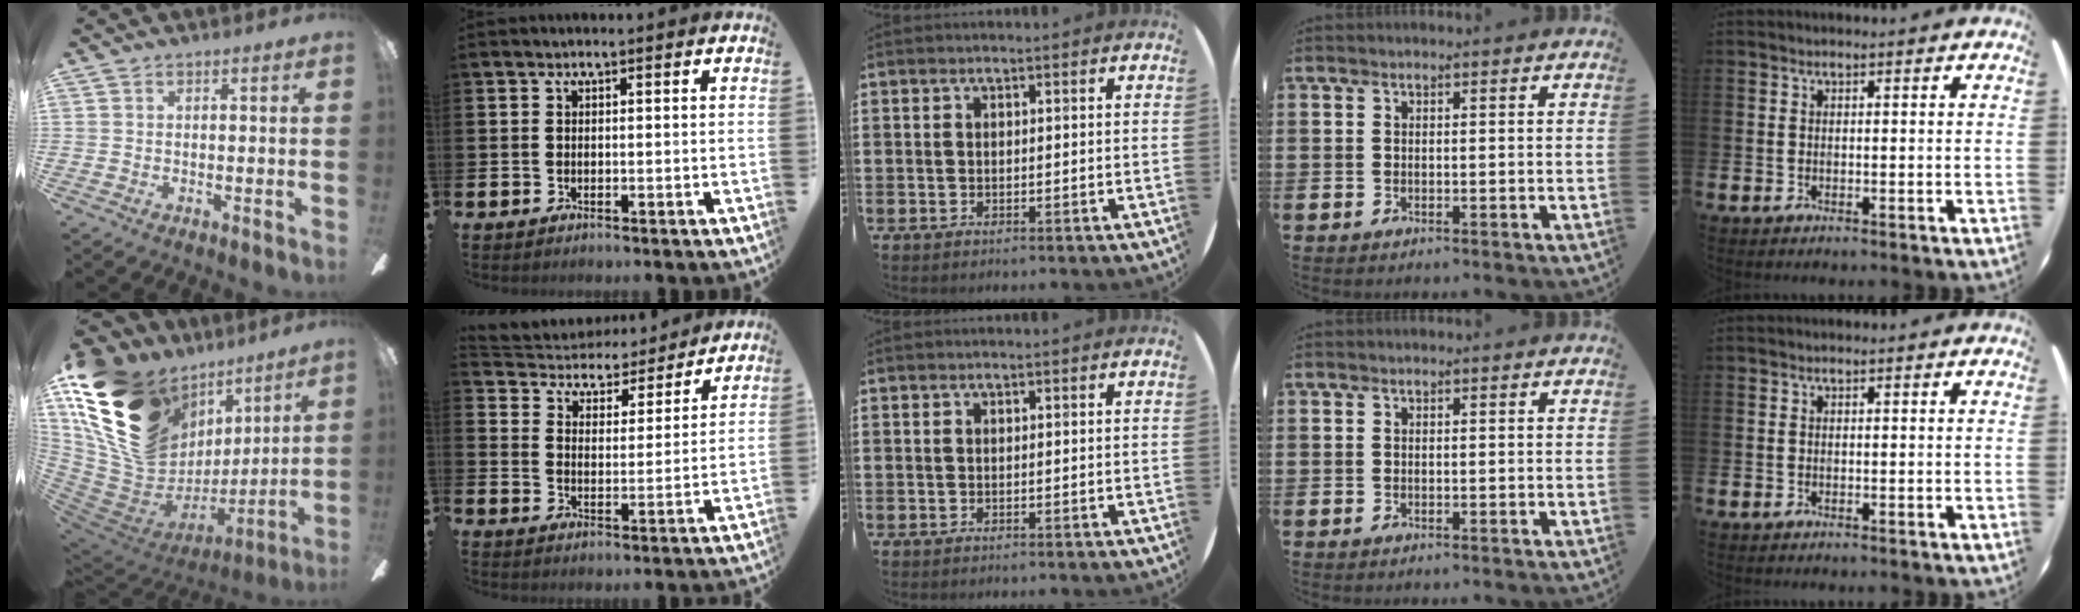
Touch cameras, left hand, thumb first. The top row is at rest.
{"thumb": {"total": 22.8, "force": [10.5, 16.2, 12.1], "torque": [-0.258, -0.056, 0.220]}, "index": {"total": 4.8, "force": [4.5, 1.6, 0.1], "torque": [-0.036, -0.040, 0.074]}}